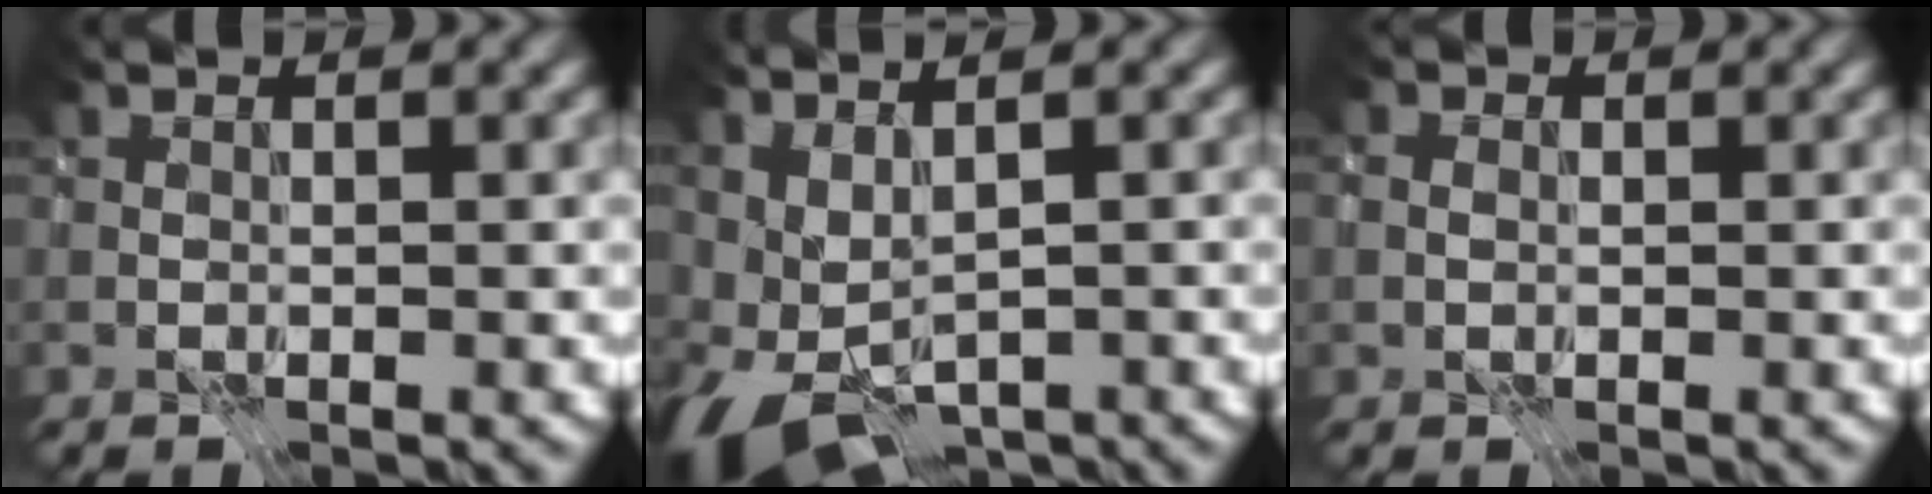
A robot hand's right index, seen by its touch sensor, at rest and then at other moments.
{"total": 6.2, "force": [-1.9, 2.8, 5.2], "torque": [-0.102, -0.019, -0.009]}
{"total": 1.0, "force": [-0.2, 0.8, 0.4], "torque": [-0.008, 0.000, -0.003]}